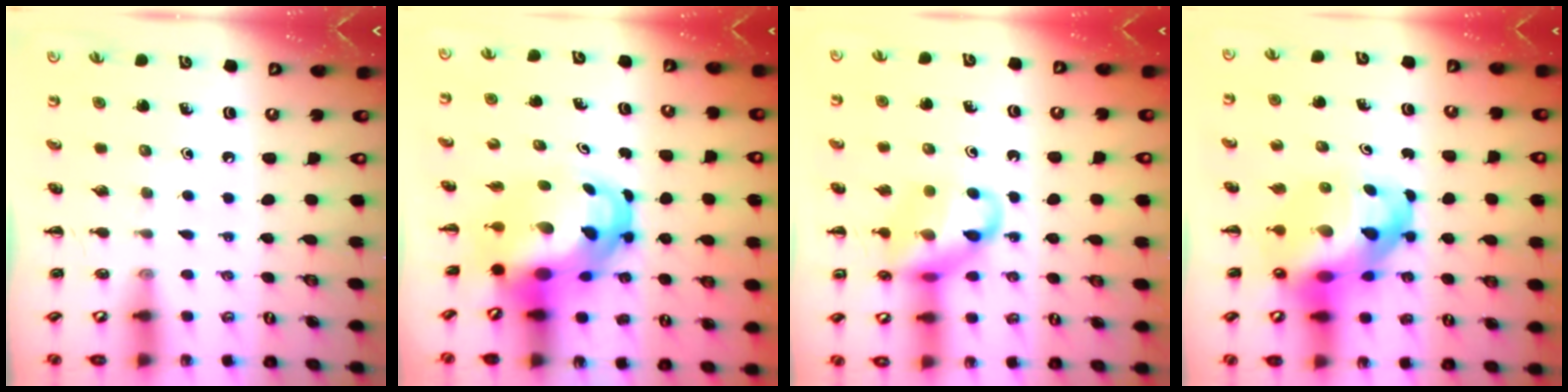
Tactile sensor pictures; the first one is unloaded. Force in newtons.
{"total": 9.0, "press": 8.9, "slide": 1.3}
{"total": 13.5, "press": 13.3, "slide": 2.3}
{"total": 13.2, "press": 12.8, "slide": 3.5}